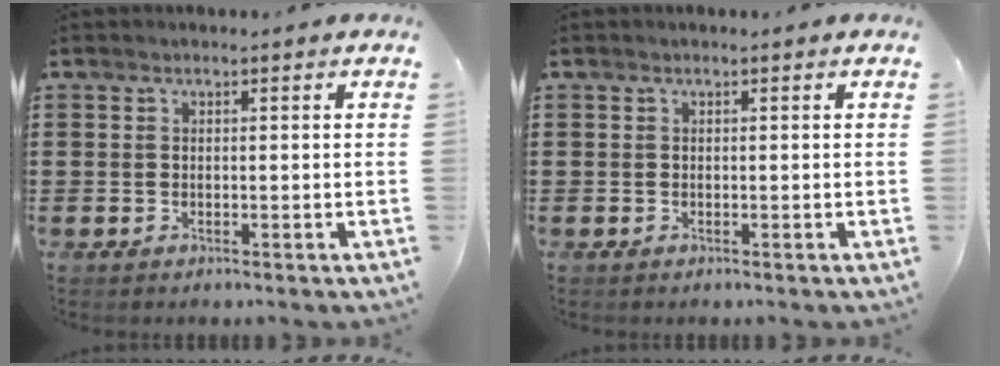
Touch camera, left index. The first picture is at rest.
{"total": 0.0}